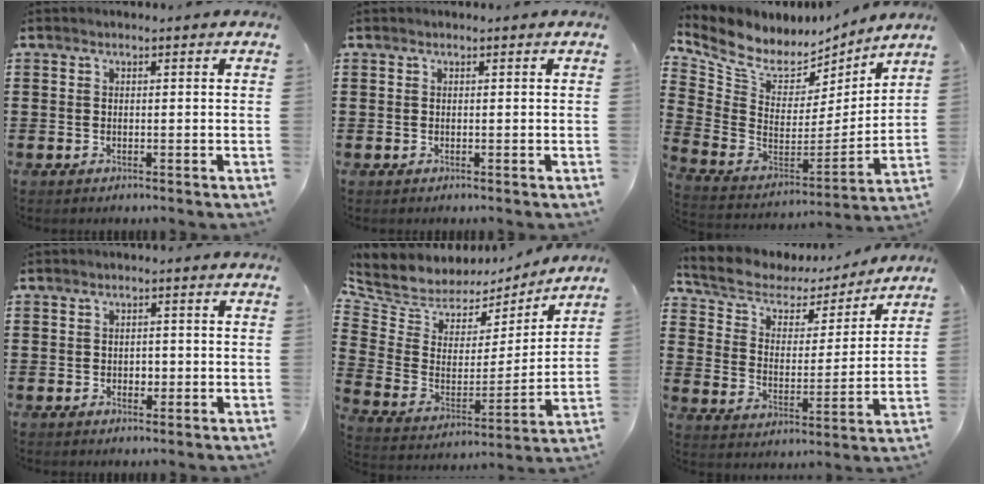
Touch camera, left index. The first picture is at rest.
{"total": 0.0}
{"total": 7.4, "force": [5.8, 3.8, 2.4], "torque": [-0.088, -0.045, 0.103]}
{"total": 1.5, "force": [-0.2, 1.2, 1.0], "torque": [-0.020, 0.006, -0.006]}
{"total": 5.9, "force": [4.9, 3.4, 0.1], "torque": [-0.043, -0.045, 0.087]}
{"total": 5.2, "force": [4.1, 2.6, 1.8], "torque": [-0.063, -0.024, 0.064]}